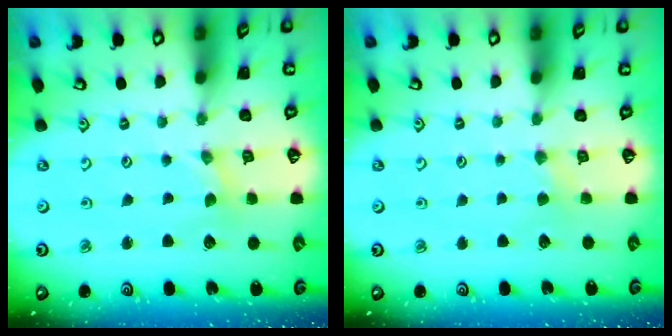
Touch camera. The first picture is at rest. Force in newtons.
{"total": 1.8, "press": 1.8, "slide": 0.4}